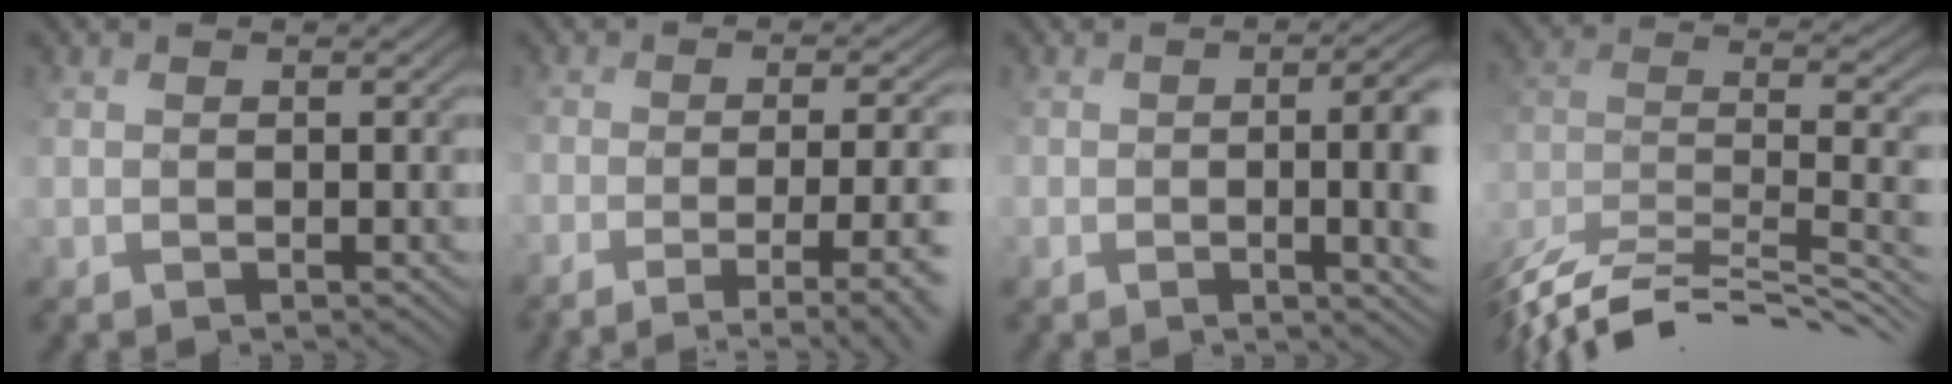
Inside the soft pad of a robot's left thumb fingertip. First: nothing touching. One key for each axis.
{"total": 9.4, "fx": -4.3, "fy": 3.1, "fz": 7.8, "tx": -0.114, "ty": -0.004, "tz": -0.041}
{"total": 9.2, "fx": -1.1, "fy": 3.7, "fz": 8.3, "tx": -0.113, "ty": -0.007, "tz": 0.006}
{"total": 12.0, "fx": -9.6, "fy": 3.1, "fz": 6.5, "tx": -0.149, "ty": 0.008, "tz": -0.156}